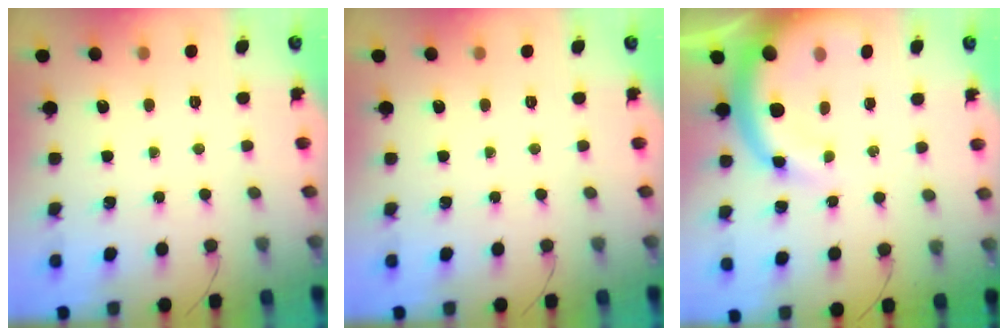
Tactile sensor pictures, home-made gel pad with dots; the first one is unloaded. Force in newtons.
{"total": 0.0}
{"total": 12.5, "press": 12.2, "slide": 2.8}